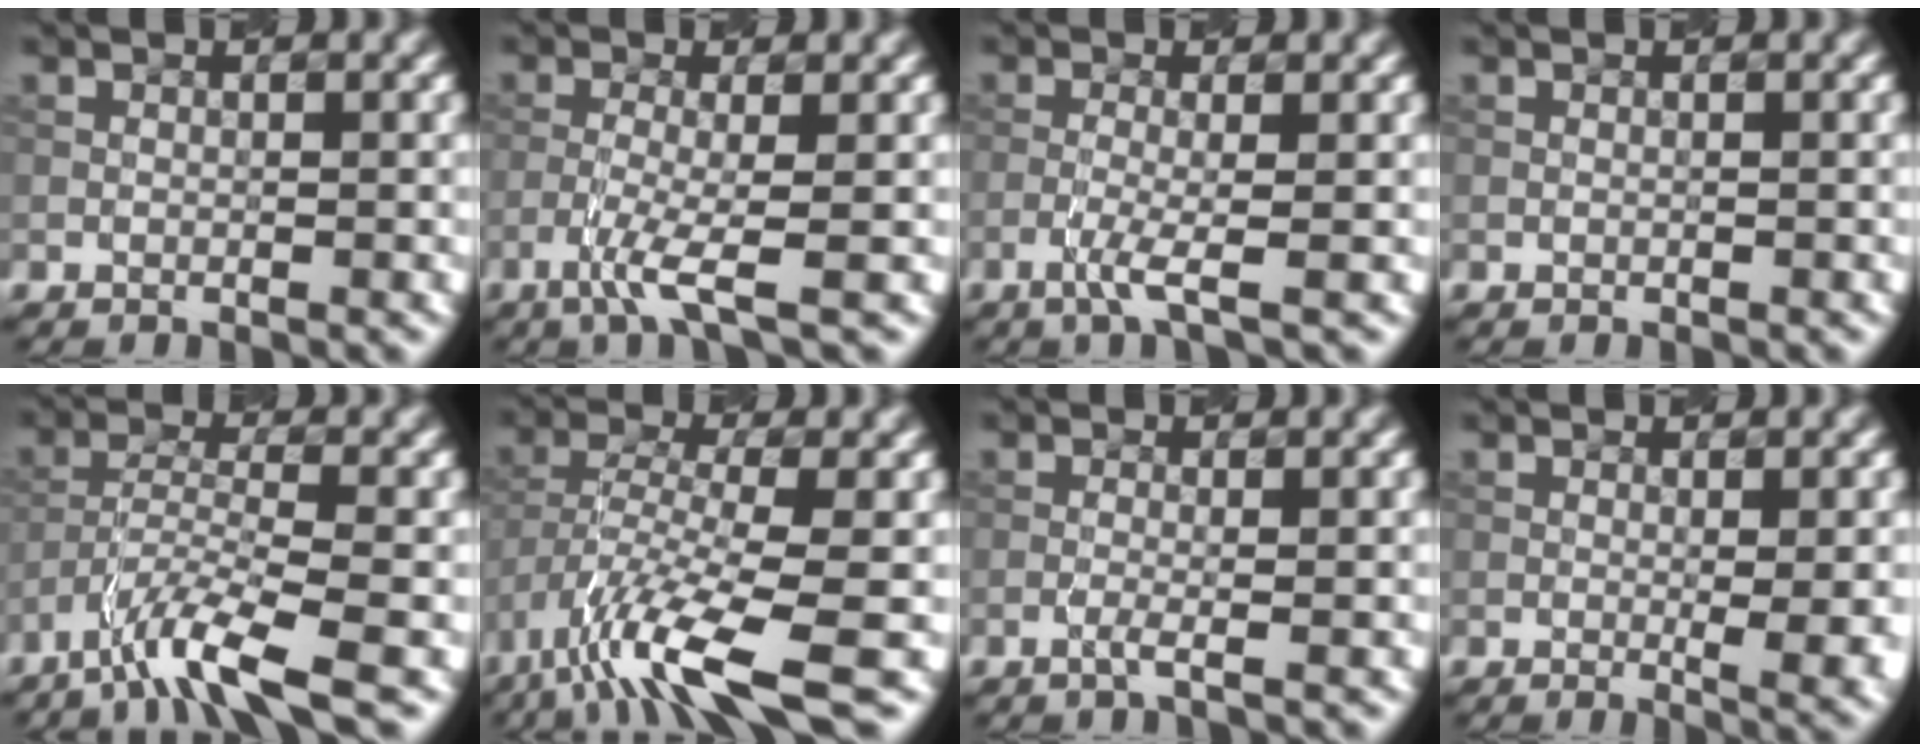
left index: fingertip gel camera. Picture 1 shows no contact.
{"total": 3.5, "force": [-2.0, 0.3, 2.9], "torque": [-0.061, 0.000, -0.044]}
{"total": 2.5, "force": [-1.4, 0.1, 2.0], "torque": [-0.043, 0.005, -0.032]}
{"total": 0.0}
{"total": 5.6, "force": [-4.1, 0.6, 3.8], "torque": [-0.066, 0.002, -0.079]}
{"total": 9.1, "force": [-5.4, 2.0, 7.1], "torque": [-0.136, -0.001, -0.095]}
{"total": 1.3, "force": [-0.7, 0.2, 1.1], "torque": [-0.015, 0.007, -0.016]}
{"total": 3.7, "force": [-0.5, 0.8, 3.6], "torque": [-0.049, -0.006, 0.004]}